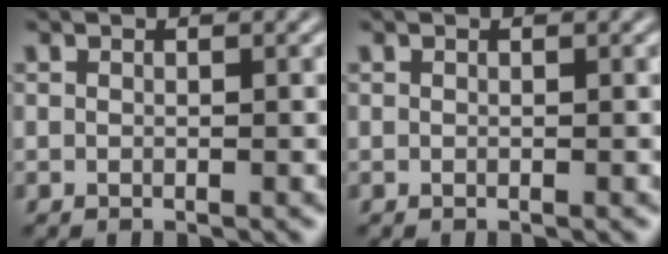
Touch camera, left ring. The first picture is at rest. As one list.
[{"total": 0.0}]